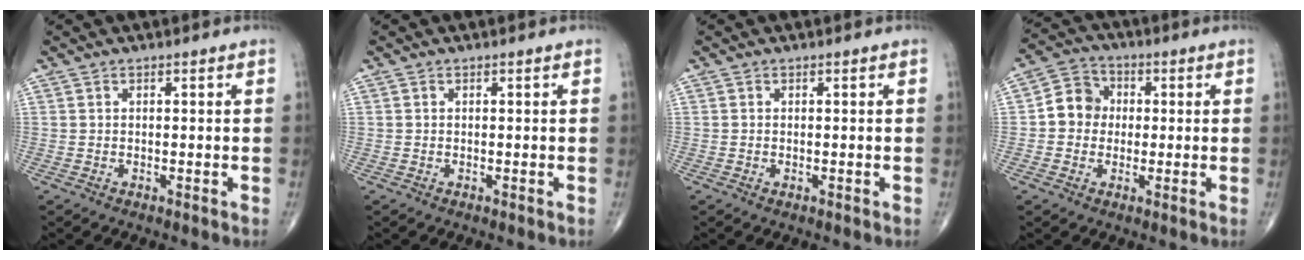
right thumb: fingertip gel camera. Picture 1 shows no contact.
{"total": 0.0}
{"total": 0.0}
{"total": 7.1, "force": [0.0, 6.4, 3.1], "torque": [-0.029, 0.019, -0.014]}